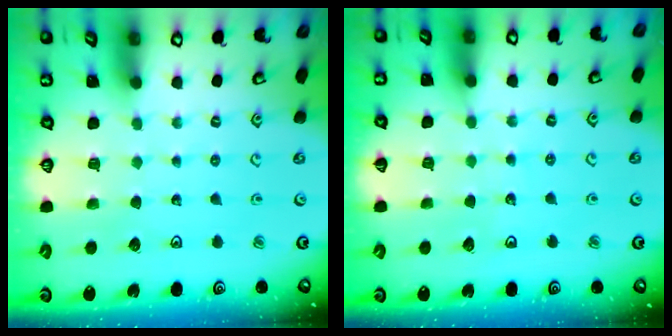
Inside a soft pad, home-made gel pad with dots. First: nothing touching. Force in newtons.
{"total": 2.8, "press": 2.8, "slide": 0.3}